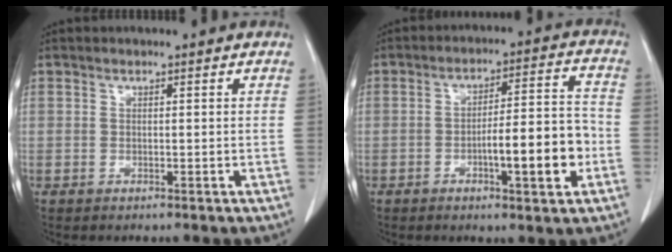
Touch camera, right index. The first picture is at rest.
{"total": 10.7, "force": [-3.3, 1.5, 10.1], "torque": [-0.152, 0.014, -0.047]}